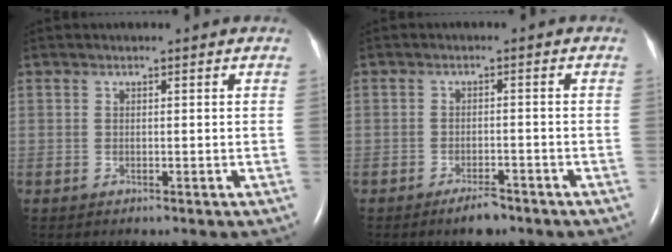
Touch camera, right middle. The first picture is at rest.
{"total": 3.4, "force": [-2.7, 0.9, 1.8], "torque": [-0.038, -0.002, -0.041]}